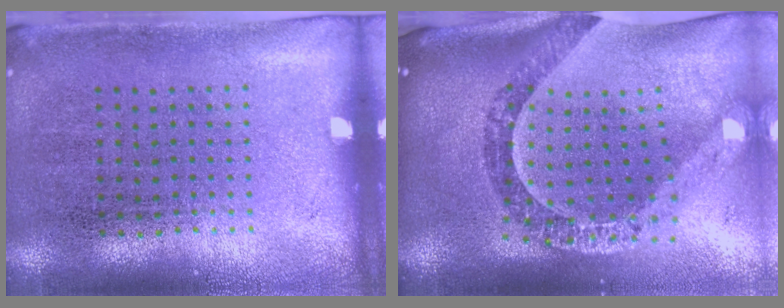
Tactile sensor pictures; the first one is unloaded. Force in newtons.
{"total": 2.5, "press": 2.1, "slide": 1.3}